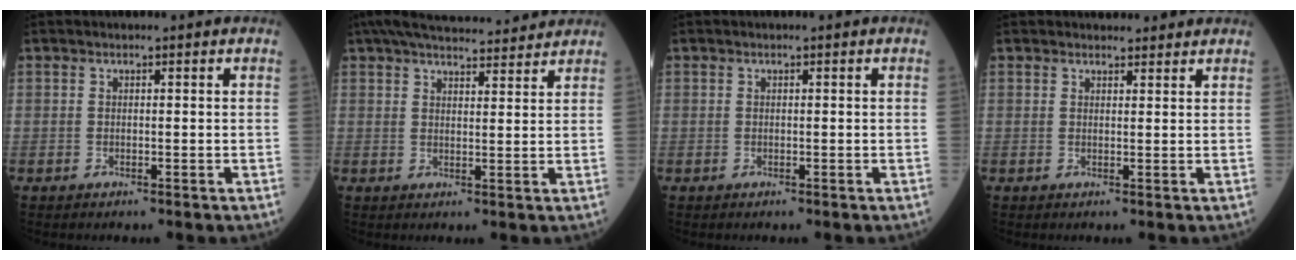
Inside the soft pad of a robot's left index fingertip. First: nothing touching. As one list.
[{"total": 14.6, "force": [13.4, 2.1, 5.3], "torque": [-0.083, 0.038, 0.190]}, {"total": 0.0}, {"total": 2.7, "force": [2.5, 0.9, 0.3], "torque": [-0.007, 0.009, 0.034]}]